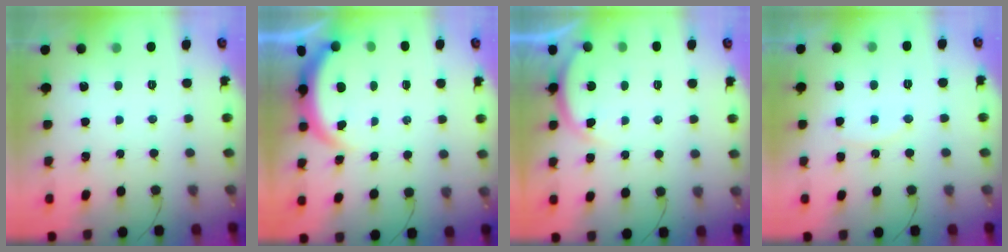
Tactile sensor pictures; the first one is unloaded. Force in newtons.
{"total": 3.8, "press": 3.7, "slide": 0.5}
{"total": 4.6, "press": 4.5, "slide": 0.4}
{"total": 7.7, "press": 7.7, "slide": 0.8}